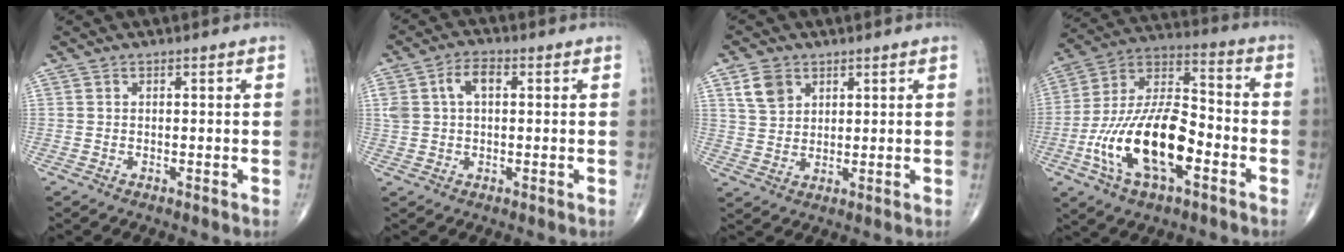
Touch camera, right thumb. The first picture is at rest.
{"total": 6.4, "force": [1.5, 3.9, 4.8], "torque": [-0.100, 0.020, 0.029]}
{"total": 5.6, "force": [2.8, 4.1, 2.6], "torque": [-0.035, -0.011, 0.057]}
{"total": 20.9, "force": [-6.7, 9.9, 17.2], "torque": [-0.316, 0.039, -0.122]}